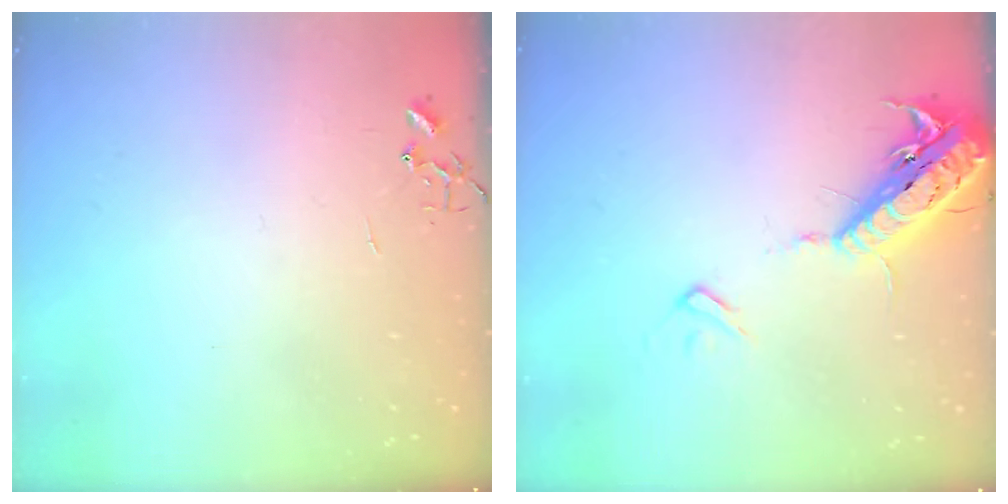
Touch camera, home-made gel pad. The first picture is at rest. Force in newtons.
{"total": 18.4, "press": 18.0, "slide": 4.0}